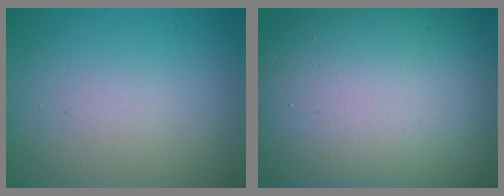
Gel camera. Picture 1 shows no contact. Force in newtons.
{"total": 17.4, "press": 17.4, "slide": 0.9}